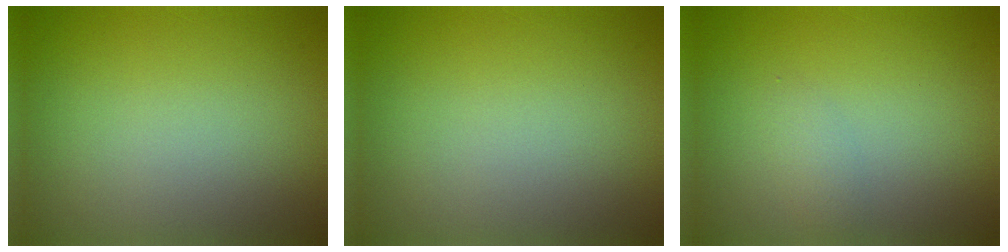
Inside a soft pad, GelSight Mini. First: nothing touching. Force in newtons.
{"total": 0.0}
{"total": 1.1, "press": 1.1, "slide": 0.1}